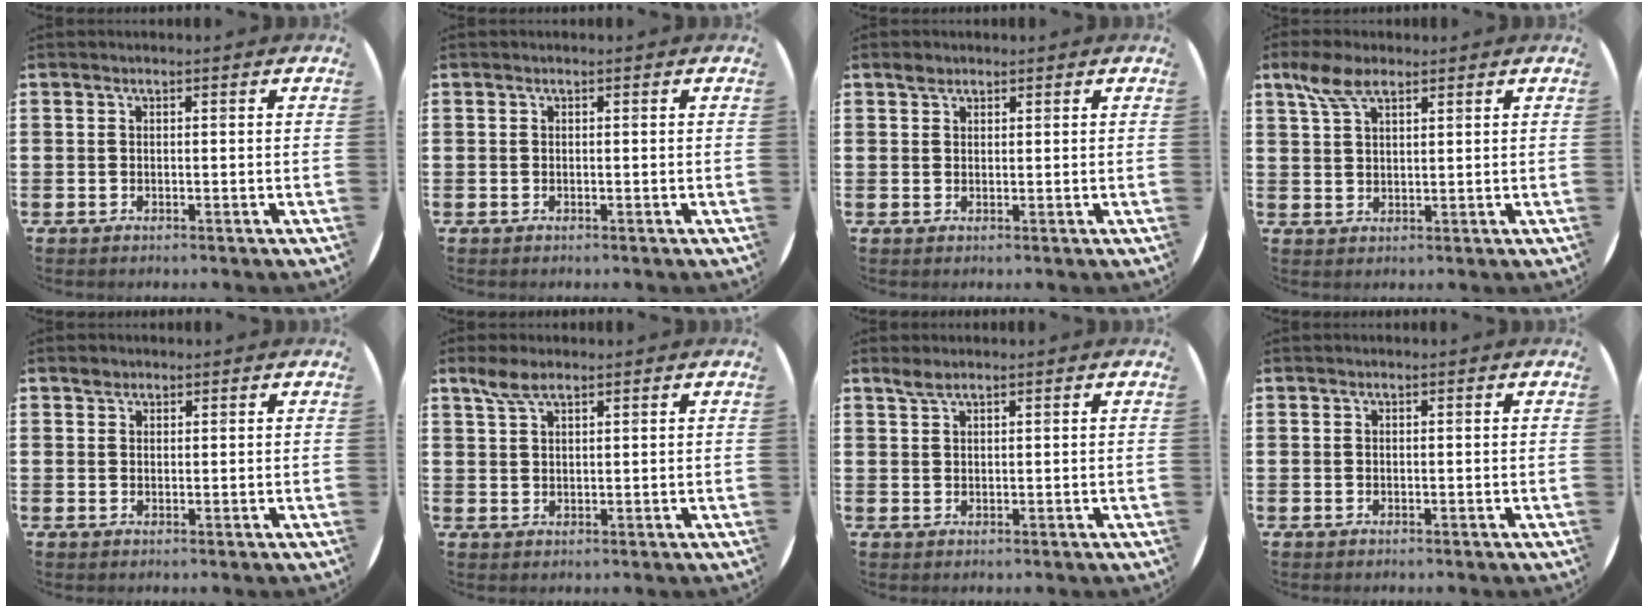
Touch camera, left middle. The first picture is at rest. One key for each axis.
{"total": 0.0}
{"total": 1.2, "fx": 1.0, "fy": 0.6, "fz": 0.3, "tx": 0.001, "ty": 0.001, "tz": 0.018}
{"total": 4.9, "fx": 3.1, "fy": 2.2, "fz": 3.2, "tx": -0.070, "ty": 0.007, "tz": 0.056}
{"total": 1.1, "fx": 1.0, "fy": 0.5, "fz": 0.1, "tx": 0.005, "ty": 0.000, "tz": 0.017}
{"total": 3.4, "fx": 2.4, "fy": 1.1, "fz": 2.1, "tx": -0.047, "ty": 0.005, "tz": 0.044}
{"total": 1.6, "fx": 1.3, "fy": 0.3, "fz": 0.7, "tx": -0.016, "ty": 0.003, "tz": 0.024}
{"total": 0.0}